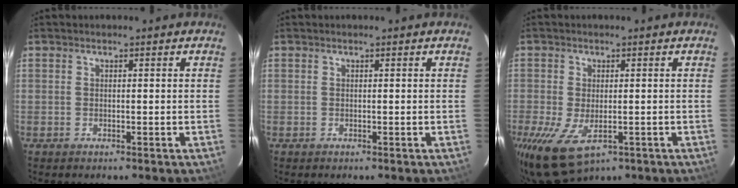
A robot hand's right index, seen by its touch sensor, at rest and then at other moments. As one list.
[{"total": 0.0}, {"total": 8.0, "force": [-3.3, 4.1, 6.0], "torque": [-0.129, -0.029, -0.052]}]